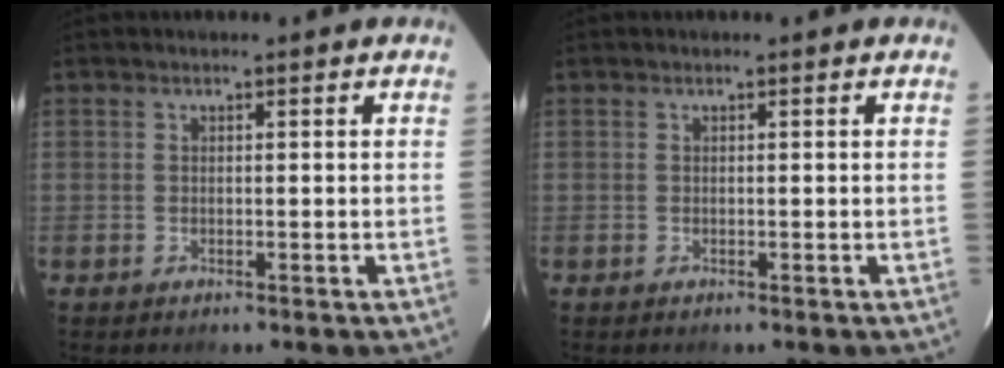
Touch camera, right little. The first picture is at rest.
{"total": 0.0}